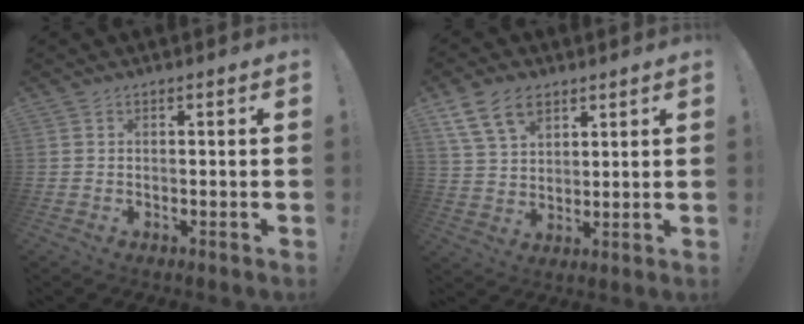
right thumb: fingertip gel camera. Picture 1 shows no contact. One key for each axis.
{"total": 11.7, "fx": 6.6, "fy": 7.5, "fz": 6.0, "tx": -0.098, "ty": -0.022, "tz": 0.128}